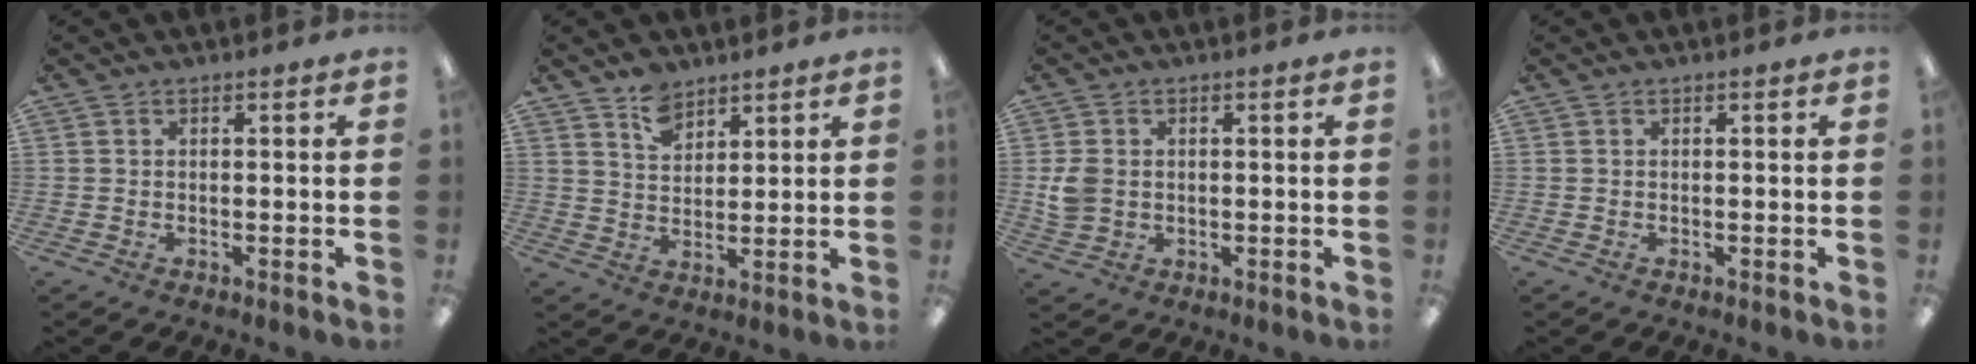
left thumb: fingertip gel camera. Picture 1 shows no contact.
{"total": 6.6, "force": [5.2, 3.5, 1.8], "torque": [-0.028, -0.026, 0.096]}
{"total": 4.9, "force": [0.2, 4.0, 2.8], "torque": [-0.050, 0.005, 0.006]}
{"total": 0.0}